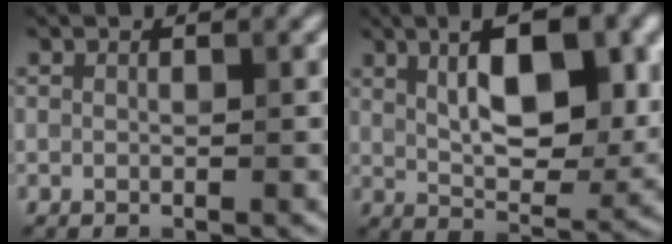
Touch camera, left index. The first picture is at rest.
{"total": 9.6, "force": [2.9, 4.0, 8.2], "torque": [-0.116, 0.001, 0.045]}